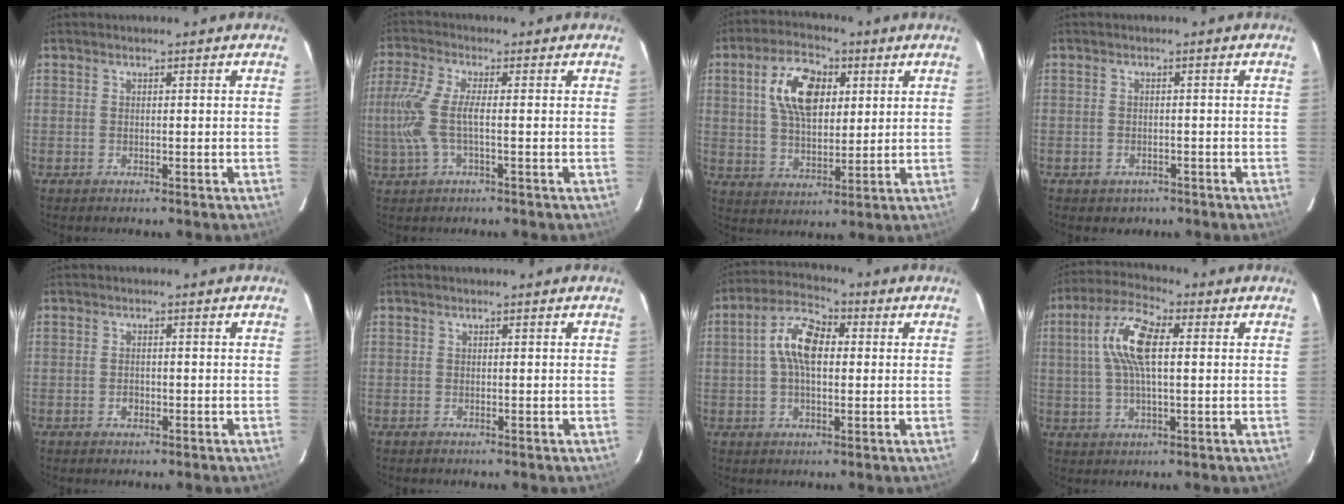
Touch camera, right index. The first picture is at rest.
{"total": 7.9, "force": [-1.1, 1.7, 7.6], "torque": [-0.173, -0.003, -0.019]}
{"total": 12.2, "force": [3.9, 6.7, 9.4], "torque": [-0.173, 0.022, 0.072]}
{"total": 3.0, "force": [-1.7, 2.4, 0.6], "torque": [-0.019, 0.002, -0.020]}
{"total": 1.5, "force": [-0.6, 1.1, 0.7], "torque": [-0.013, 0.003, -0.008]}
{"total": 0.0}
{"total": 9.3, "force": [1.0, 4.7, 8.0], "torque": [-0.155, 0.024, 0.014]}
{"total": 10.8, "force": [2.1, 3.7, 9.9], "torque": [-0.201, 0.020, 0.035]}